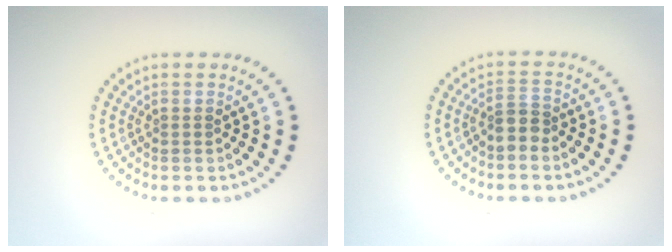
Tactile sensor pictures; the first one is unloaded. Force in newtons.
{"total": 2.1, "press": 1.7, "slide": 1.2}